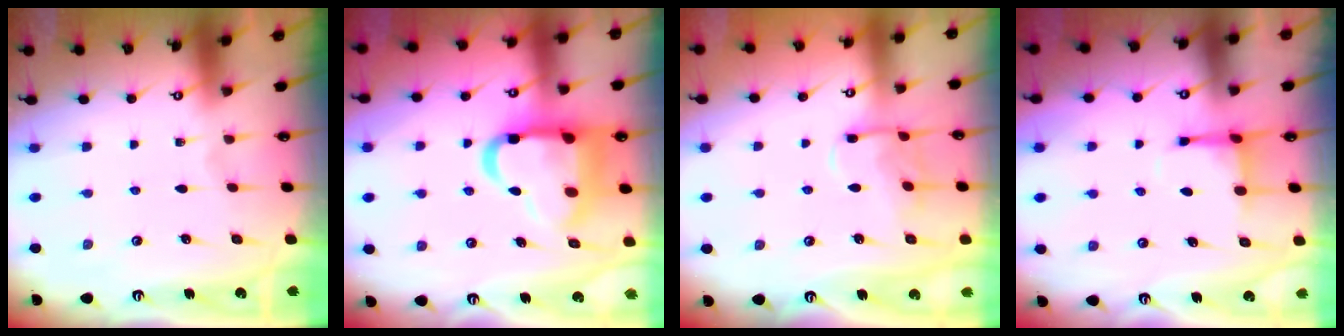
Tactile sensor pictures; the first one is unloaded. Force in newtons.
{"total": 18.8, "press": 18.6, "slide": 2.3}
{"total": 8.9, "press": 8.9, "slide": 0.9}
{"total": 4.6, "press": 4.5, "slide": 0.9}